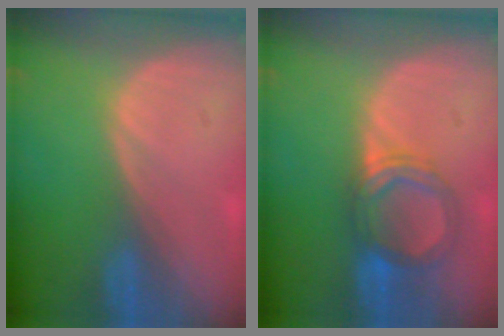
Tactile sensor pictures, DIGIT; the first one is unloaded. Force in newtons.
{"total": 5.5, "press": 5.5, "slide": 0.7}